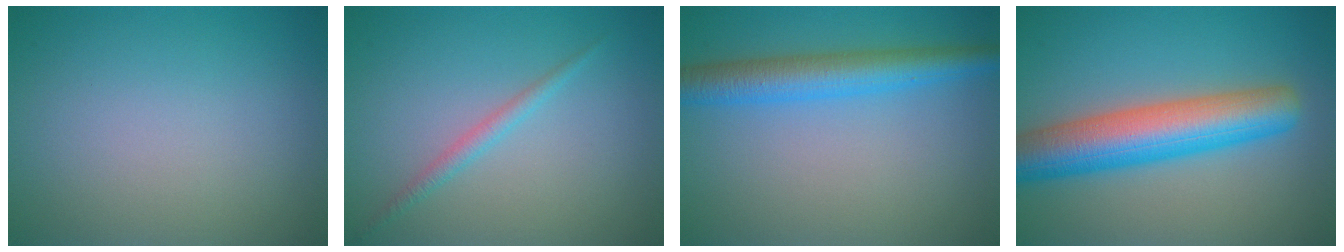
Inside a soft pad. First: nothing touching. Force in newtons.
{"total": 1.4, "press": 1.4, "slide": 0.1}
{"total": 4.9, "press": 4.9, "slide": 0.3}
{"total": 8.4, "press": 8.4, "slide": 0.3}